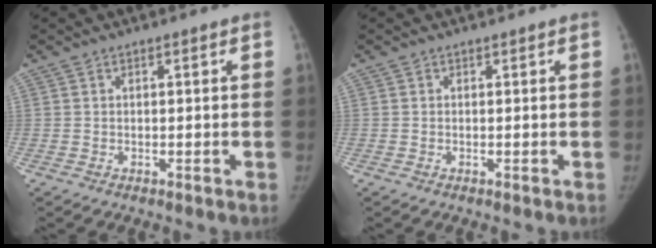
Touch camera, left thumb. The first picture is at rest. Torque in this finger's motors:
{"motor_torque": [0.01, 0.00, 0.06, -0.02, 0.00]}